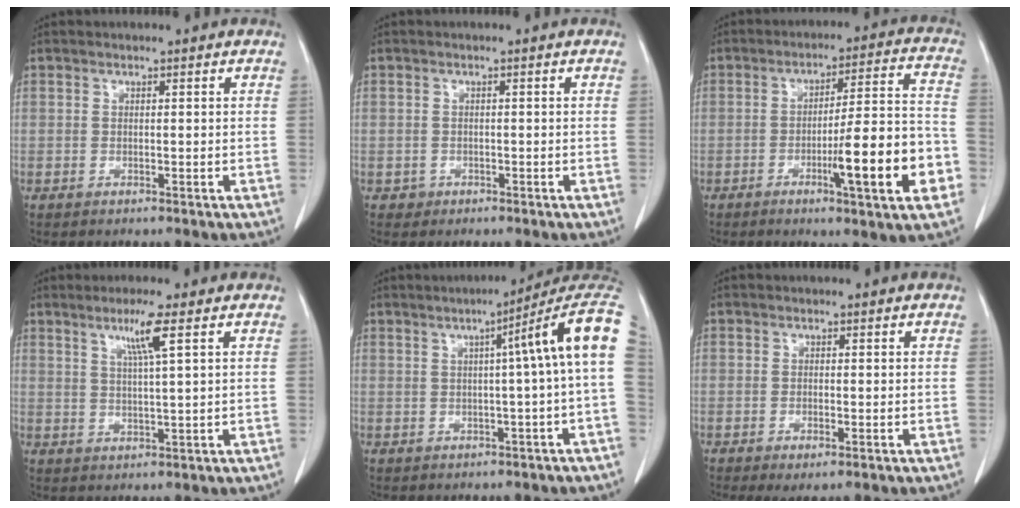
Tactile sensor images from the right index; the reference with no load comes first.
{"total": 1.2, "force": [-0.4, 1.1, -0.2], "torque": [0.004, 0.006, -0.005]}
{"total": 14.6, "force": [-5.0, 0.7, 13.7], "torque": [-0.198, 0.001, -0.073]}
{"total": 4.8, "force": [2.3, -0.9, 4.1], "torque": [-0.079, -0.005, 0.045]}
{"total": 10.1, "force": [1.9, -1.0, 9.9], "torque": [-0.114, 0.034, 0.015]}
{"total": 2.3, "force": [-0.9, 0.6, 2.0], "torque": [-0.032, -0.005, -0.007]}